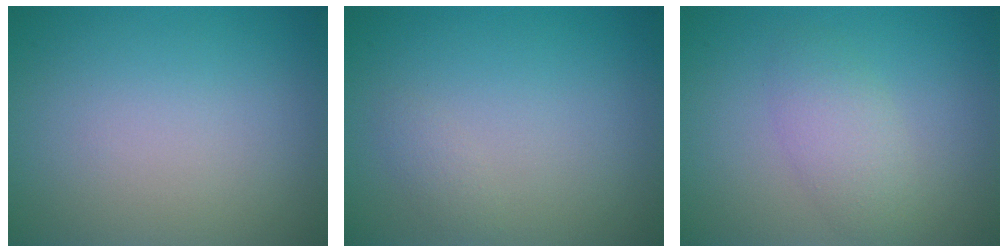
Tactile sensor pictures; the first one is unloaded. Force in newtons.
{"total": 0.8, "press": 0.8, "slide": 0.0}
{"total": 2.6, "press": 2.6, "slide": 0.1}